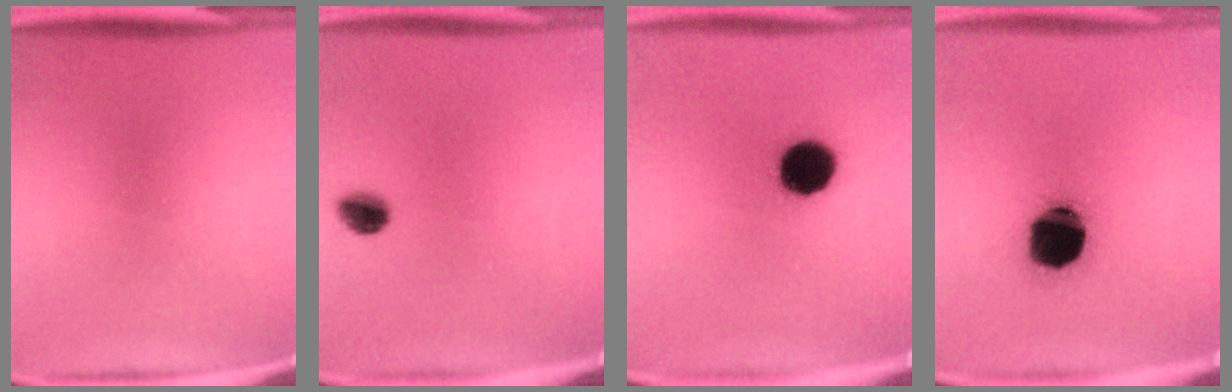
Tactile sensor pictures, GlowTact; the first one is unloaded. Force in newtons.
{"total": 4.2}
{"total": 11.8}
{"total": 19.1}